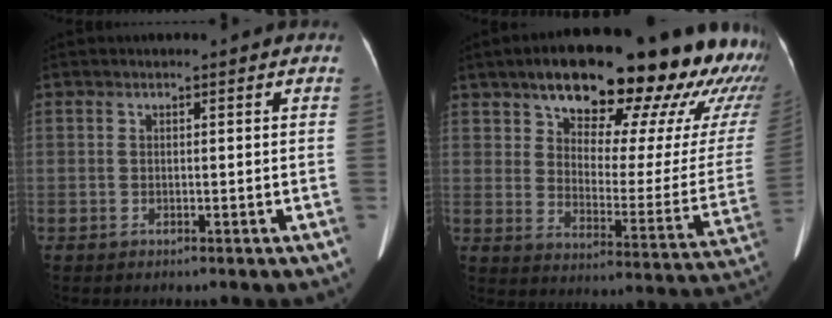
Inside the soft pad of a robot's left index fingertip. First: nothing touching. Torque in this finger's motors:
{"motor_torque": [1.21, -0.92, 1.05, 0.21]}